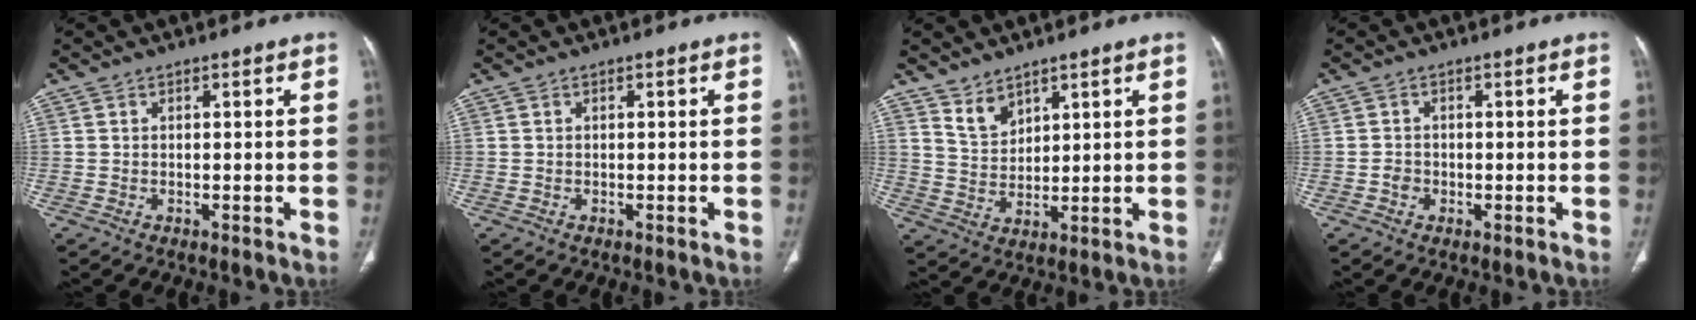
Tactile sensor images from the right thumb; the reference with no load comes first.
{"total": 0.0}
{"total": 4.7, "force": [3.6, 2.4, 1.7], "torque": [-0.018, -0.030, 0.079]}
{"total": 1.6, "force": [-0.5, 1.4, 0.7], "torque": [-0.008, 0.004, -0.009]}